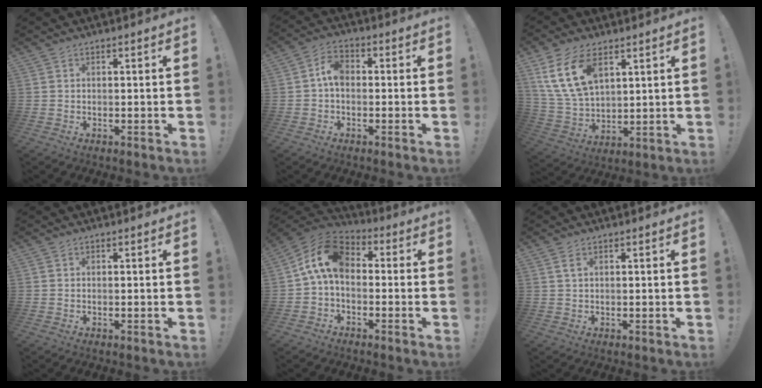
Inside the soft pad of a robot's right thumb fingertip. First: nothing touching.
{"total": 5.3, "force": [-0.5, 3.5, 4.0], "torque": [-0.071, 0.008, -0.010]}
{"total": 14.6, "force": [7.2, 8.3, 9.6], "torque": [-0.209, -0.021, 0.138]}
{"total": 0.0}
{"total": 12.3, "force": [1.3, 7.7, 9.5], "torque": [-0.172, 0.018, 0.023]}
{"total": 2.0, "force": [1.0, 0.8, 1.6], "torque": [-0.027, -0.001, 0.016]}